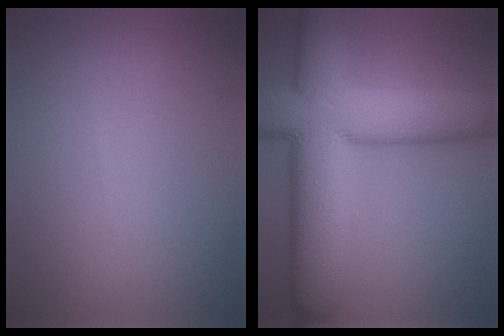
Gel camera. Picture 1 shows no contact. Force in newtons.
{"total": 13.3, "press": 13.2, "slide": 0.7}